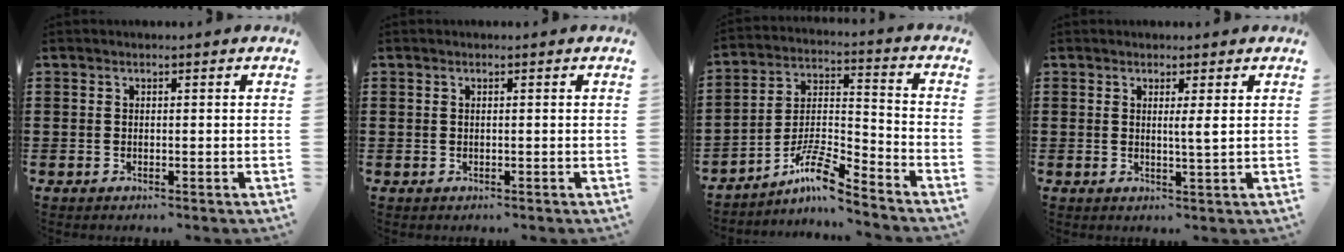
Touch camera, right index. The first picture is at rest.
{"total": 0.0}
{"total": 9.2, "force": [-7.1, 1.7, 5.5], "torque": [-0.120, 0.001, -0.140]}
{"total": 2.2, "force": [0.7, -0.3, 2.0], "torque": [-0.041, -0.005, 0.011]}